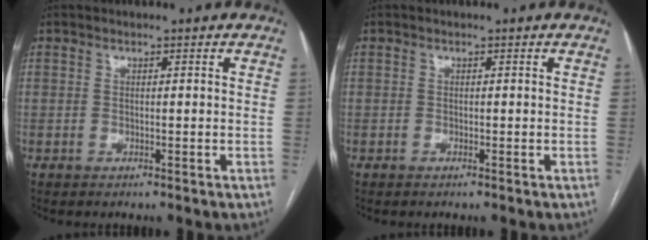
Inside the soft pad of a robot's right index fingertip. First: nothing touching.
{"total": 0.0}